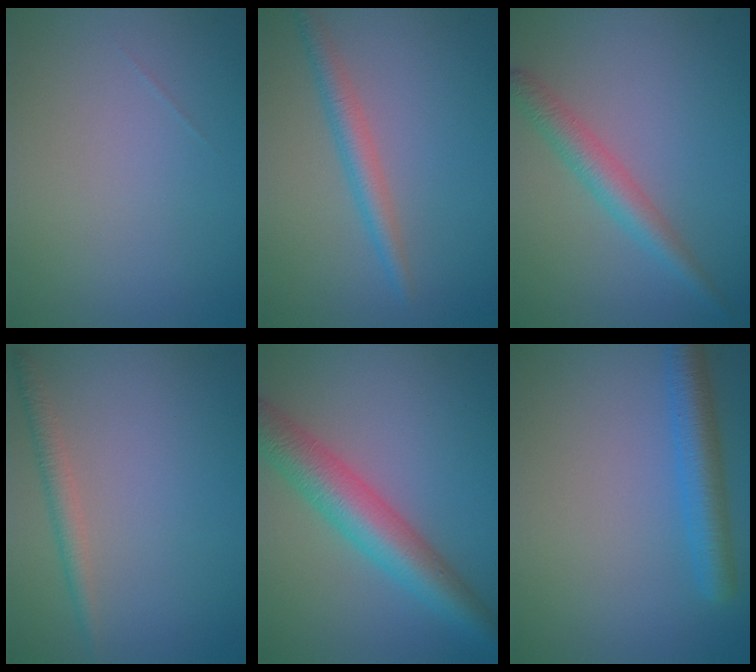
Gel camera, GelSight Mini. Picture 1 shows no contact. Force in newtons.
{"total": 2.5, "press": 2.5, "slide": 0.0}
{"total": 2.8, "press": 2.8, "slide": 0.1}
{"total": 1.9, "press": 1.9, "slide": 0.0}
{"total": 6.1, "press": 6.1, "slide": 0.2}
{"total": 3.8, "press": 3.8, "slide": 0.2}